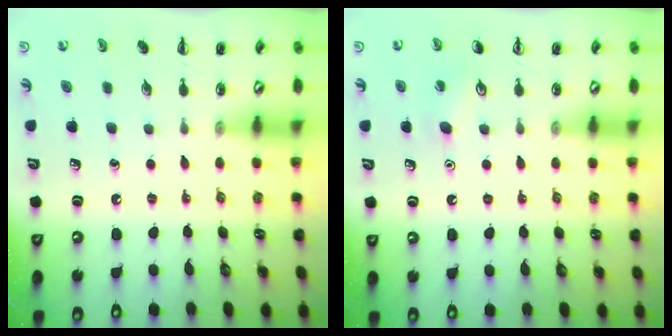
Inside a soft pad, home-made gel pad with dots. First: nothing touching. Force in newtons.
{"total": 6.6, "press": 6.3, "slide": 1.8}